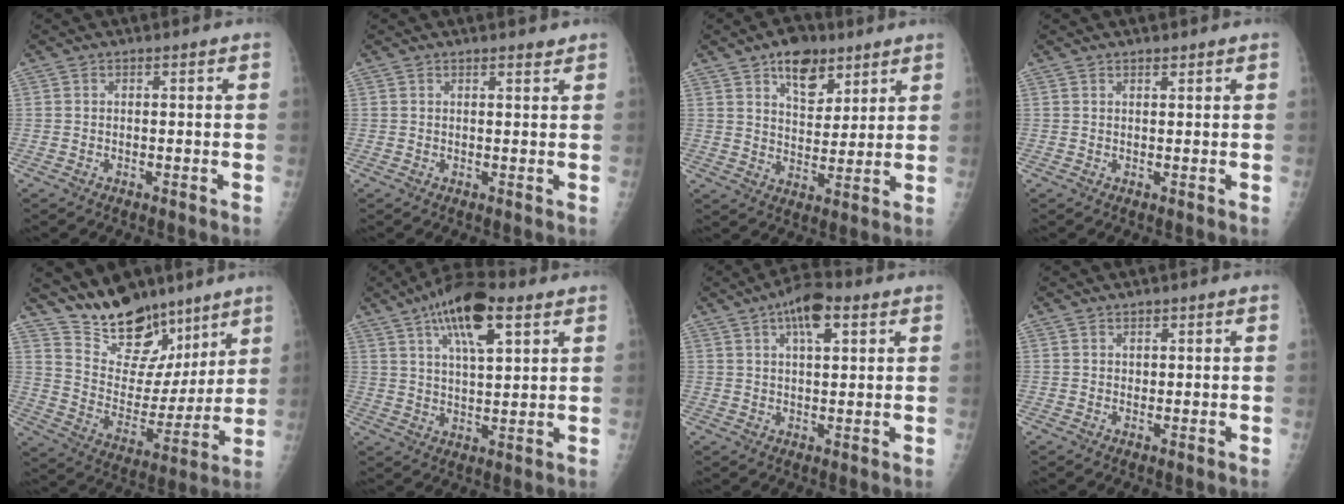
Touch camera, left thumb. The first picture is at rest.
{"total": 1.4, "force": [1.2, 0.3, 0.6], "torque": [-0.005, -0.008, 0.017]}
{"total": 9.9, "force": [6.0, 5.5, 5.6], "torque": [-0.057, -0.033, 0.098]}
{"total": 1.1, "force": [0.9, 0.3, 0.5], "torque": [-0.004, -0.005, 0.014]}
{"total": 18.4, "force": [14.2, 9.4, 7.0], "torque": [-0.051, -0.084, 0.238]}
{"total": 13.4, "force": [7.0, 4.9, 10.3], "torque": [-0.156, -0.013, 0.117]}
{"total": 8.0, "force": [3.9, 3.2, 6.2], "torque": [-0.089, -0.001, 0.059]}
{"total": 1.0, "force": [0.7, 0.6, 0.2], "torque": [0.008, -0.004, 0.009]}